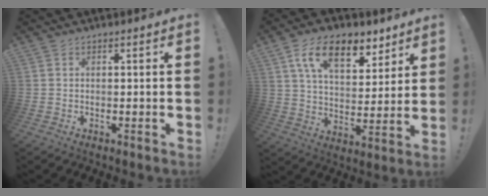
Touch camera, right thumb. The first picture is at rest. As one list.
[{"total": 16.1, "force": [9.1, 8.8, 10.0], "torque": [-0.154, -0.038, 0.161]}]